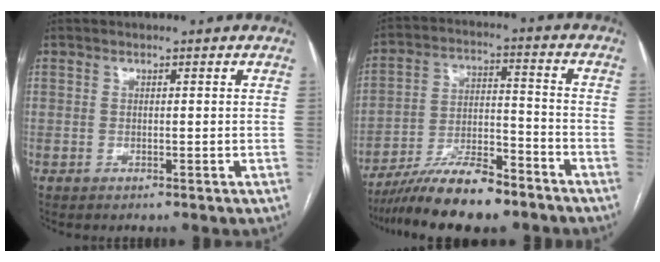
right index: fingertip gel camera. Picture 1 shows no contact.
{"total": 13.6, "force": [-11.0, 2.8, 7.5], "torque": [-0.131, 0.000, -0.194]}